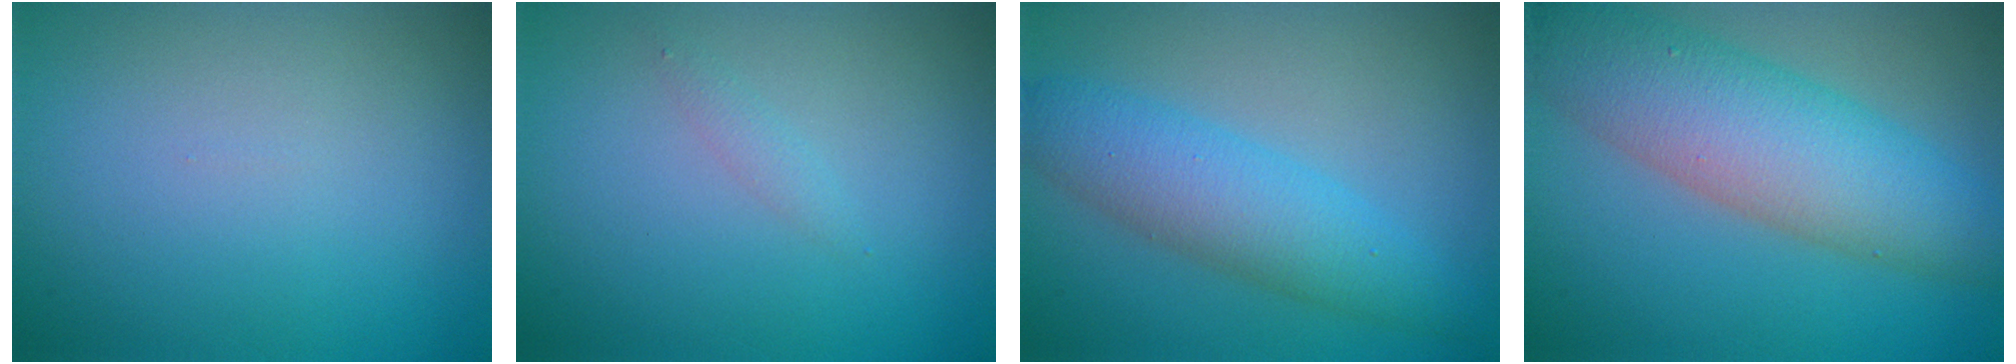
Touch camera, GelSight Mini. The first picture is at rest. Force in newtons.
{"total": 0.8, "press": 0.8, "slide": 0.1}
{"total": 5.2, "press": 5.2, "slide": 0.2}
{"total": 8.6, "press": 8.6, "slide": 0.1}